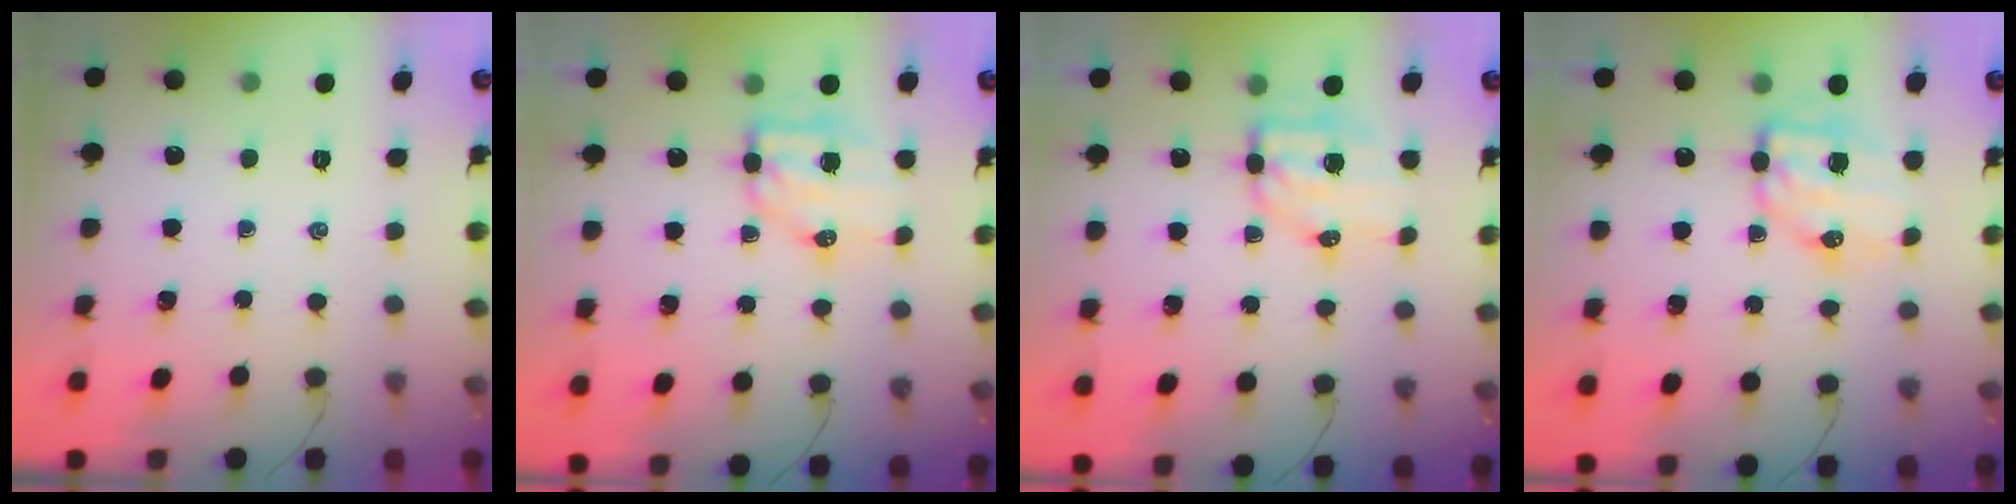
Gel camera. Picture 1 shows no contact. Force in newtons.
{"total": 7.5, "press": 7.3, "slide": 1.4}
{"total": 7.1, "press": 7.1, "slide": 1.0}
{"total": 9.0, "press": 8.9, "slide": 1.7}